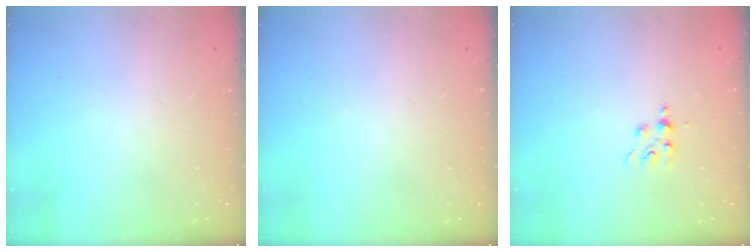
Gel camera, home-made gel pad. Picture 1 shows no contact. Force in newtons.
{"total": 0.0}
{"total": 4.2, "press": 4.2, "slide": 0.4}